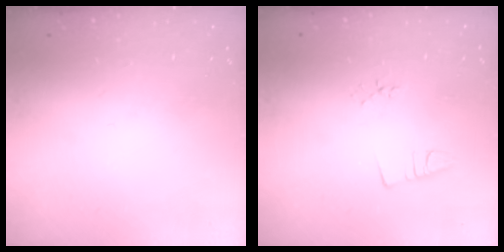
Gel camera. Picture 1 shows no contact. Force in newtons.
{"total": 2.2, "press": 1.7, "slide": 1.3}